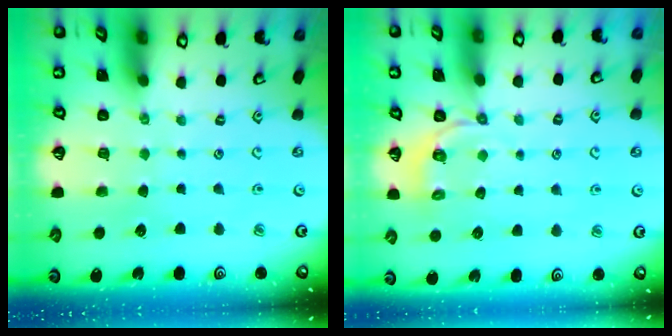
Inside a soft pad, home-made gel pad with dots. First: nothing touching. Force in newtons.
{"total": 5.0, "press": 4.3, "slide": 2.5}